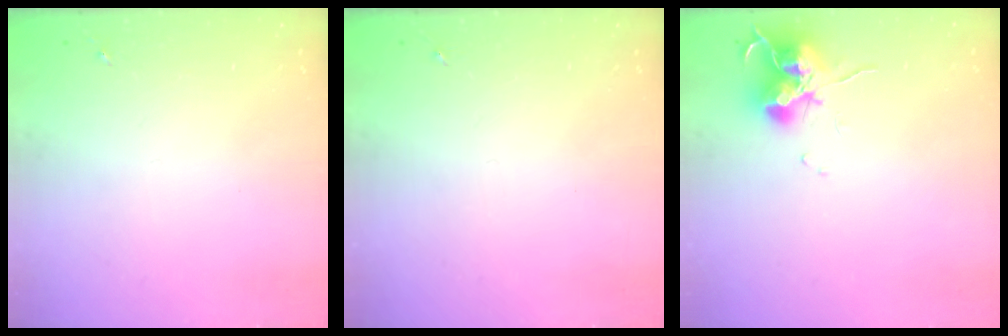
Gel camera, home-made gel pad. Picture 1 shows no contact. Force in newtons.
{"total": 0.0}
{"total": 12.2, "press": 12.1, "slide": 1.3}